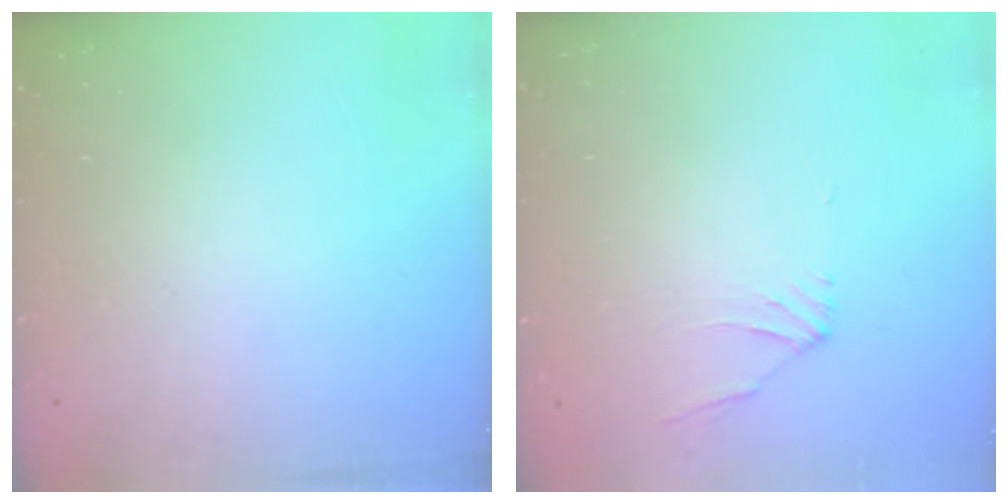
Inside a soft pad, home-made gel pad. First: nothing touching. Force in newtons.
{"total": 0.7, "press": 0.6, "slide": 0.4}